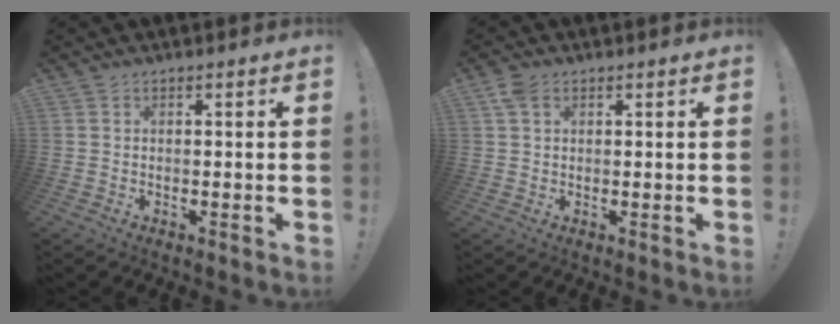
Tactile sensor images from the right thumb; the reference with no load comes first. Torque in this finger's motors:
{"motor_torque": [0.64, 0.54, 0.53, -0.12, -0.02]}